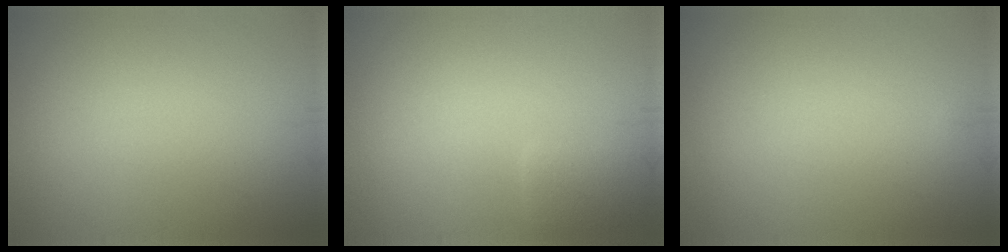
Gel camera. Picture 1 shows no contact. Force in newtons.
{"total": 1.6, "press": 1.6, "slide": 0.1}
{"total": 0.0}